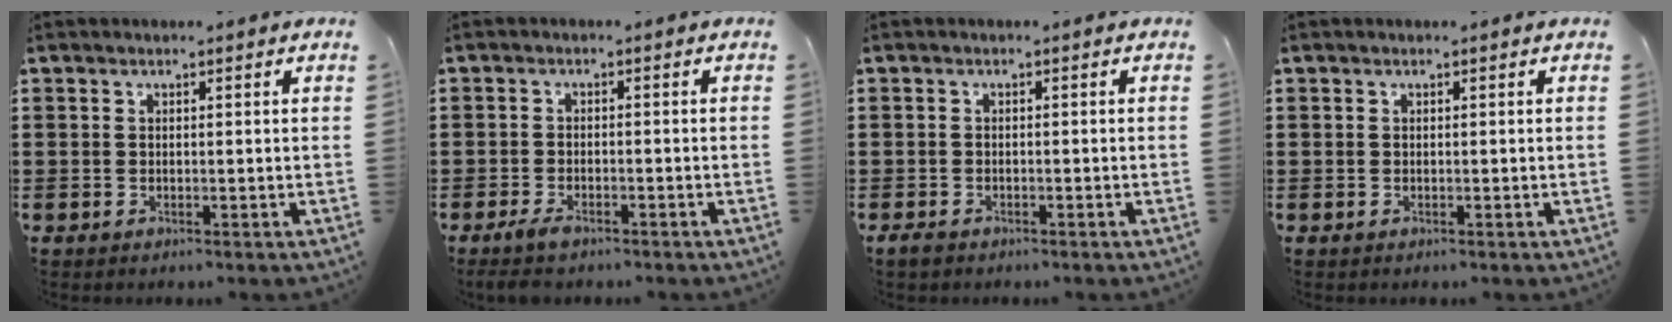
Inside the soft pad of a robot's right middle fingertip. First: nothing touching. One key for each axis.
{"total": 2.5, "fx": -1.8, "fy": 0.7, "fz": 1.6, "tx": -0.043, "ty": -0.005, "tz": -0.037}
{"total": 1.1, "fx": -0.8, "fy": 0.6, "fz": 0.4, "tx": -0.010, "ty": -0.001, "tz": -0.018}
{"total": 0.0}